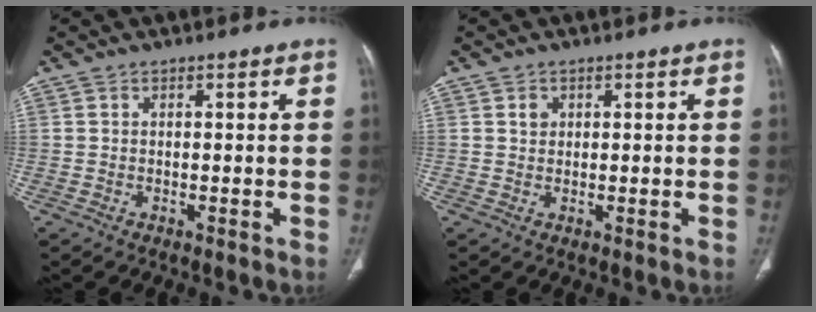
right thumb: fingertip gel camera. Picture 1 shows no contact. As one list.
[{"total": 1.5, "force": [0.6, 1.3, 0.6], "torque": [-0.002, -0.001, 0.009]}]